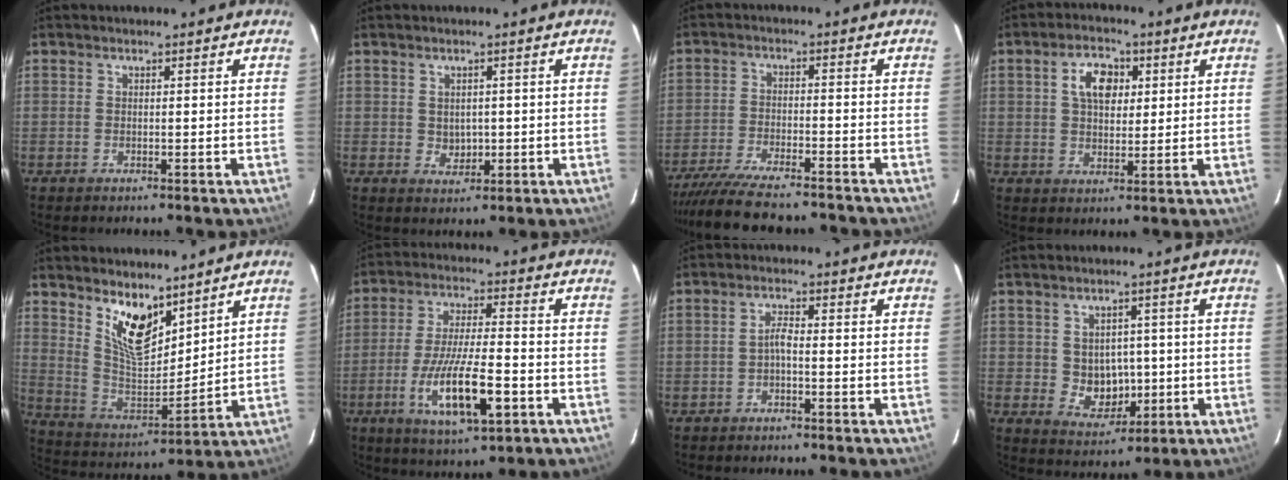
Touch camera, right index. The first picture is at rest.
{"total": 2.9, "force": [0.0, 2.5, 1.4], "torque": [-0.022, 0.004, 0.007]}
{"total": 16.5, "force": [-14.6, 3.1, 7.2], "torque": [-0.151, -0.026, -0.230]}
{"total": 7.2, "force": [2.3, 4.5, 5.1], "torque": [-0.086, 0.021, 0.041]}
{"total": 12.3, "force": [8.3, 5.2, 7.5], "torque": [-0.135, -0.011, 0.167]}
{"total": 13.9, "force": [-5.3, 3.2, 12.5], "torque": [-0.246, -0.020, -0.089]}
{"total": 1.9, "force": [-1.0, 0.3, 1.6], "torque": [-0.034, 0.007, -0.020]}
{"total": 6.6, "force": [-0.2, 5.8, 3.2], "torque": [-0.061, 0.007, 0.014]}